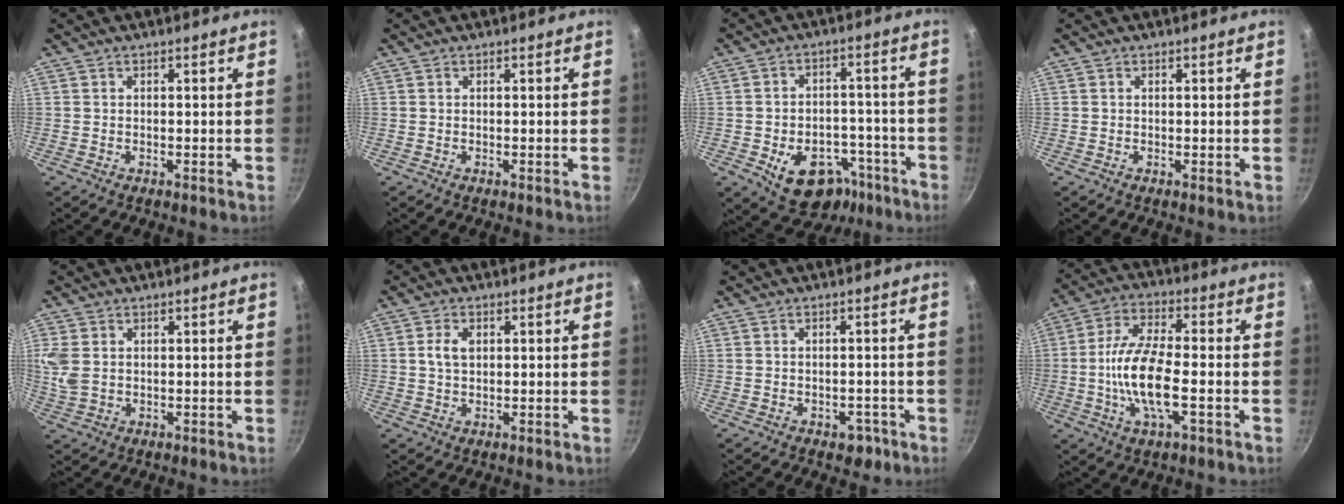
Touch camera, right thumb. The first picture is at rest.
{"total": 0.0}
{"total": 13.8, "force": [-7.3, 9.2, 7.3], "torque": [-0.082, 0.048, -0.098]}
{"total": 0.0}
{"total": 4.8, "force": [0.6, 3.4, 3.4], "torque": [-0.094, 0.001, 0.018]}
{"total": 3.5, "force": [0.8, 2.2, 2.5], "torque": [-0.048, 0.001, 0.015]}
{"total": 2.9, "force": [-1.7, 2.0, 1.3], "torque": [-0.002, 0.012, -0.017]}
{"total": 12.9, "force": [-2.4, 5.0, 11.7], "torque": [-0.240, 0.018, -0.046]}